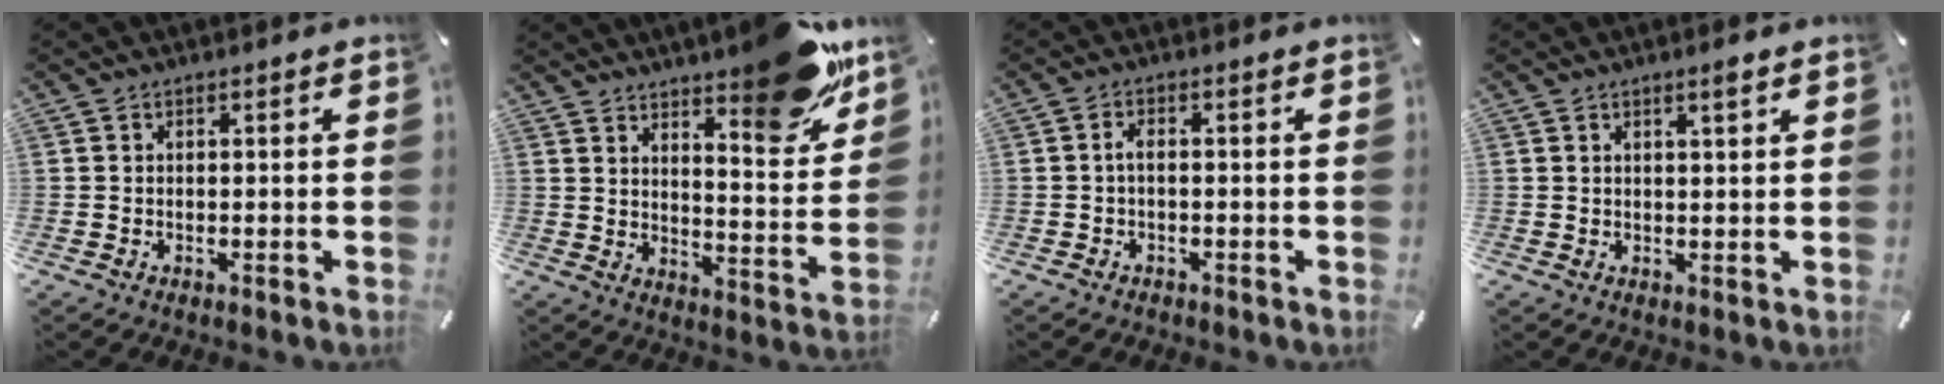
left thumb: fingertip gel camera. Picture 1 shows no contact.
{"total": 15.5, "force": [11.9, 4.6, 8.8], "torque": [-0.100, -0.097, 0.196]}
{"total": 1.8, "force": [-0.8, 0.8, 1.5], "torque": [-0.029, 0.006, -0.016]}
{"total": 2.1, "force": [1.5, 0.2, 1.5], "torque": [-0.022, -0.003, 0.023]}